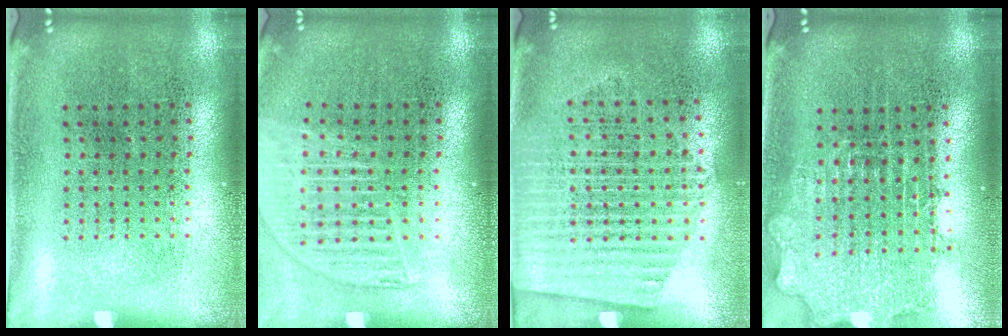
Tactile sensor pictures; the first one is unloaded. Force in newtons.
{"total": 1.5, "press": 1.3, "slide": 0.7}
{"total": 1.5, "press": 1.4, "slide": 0.7}
{"total": 1.9, "press": 1.5, "slide": 1.1}